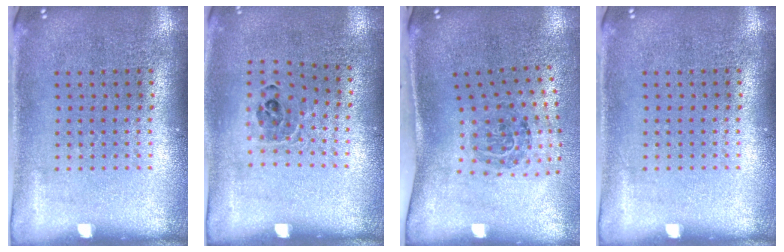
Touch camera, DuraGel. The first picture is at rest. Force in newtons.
{"total": 0.9, "press": 0.8, "slide": 0.4}
{"total": 1.8, "press": 1.1, "slide": 1.4}
{"total": 0.0}